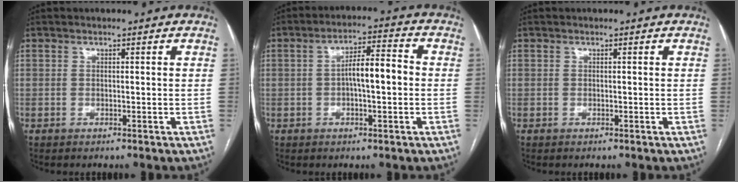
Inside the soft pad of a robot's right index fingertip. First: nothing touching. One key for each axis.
{"total": 6.9, "fx": -0.3, "fy": 1.6, "fz": 6.7, "tx": -0.117, "ty": 0.019, "tz": -0.007}
{"total": 0.0}